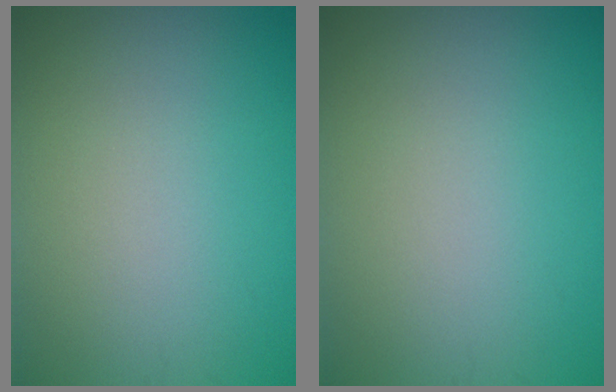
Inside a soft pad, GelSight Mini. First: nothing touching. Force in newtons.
{"total": 0.0}